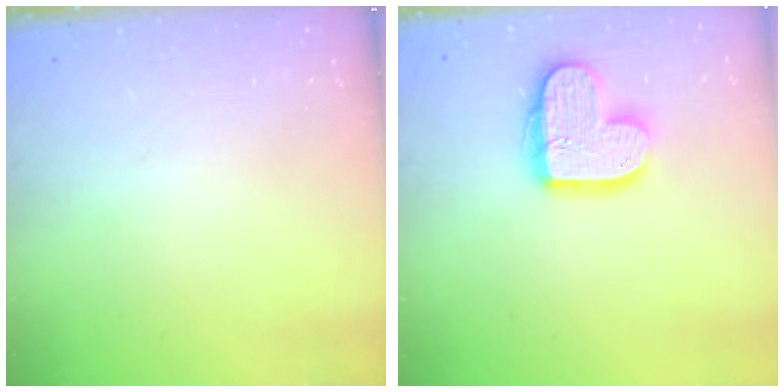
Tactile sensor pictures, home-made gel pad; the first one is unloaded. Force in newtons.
{"total": 13.8, "press": 13.8, "slide": 0.9}